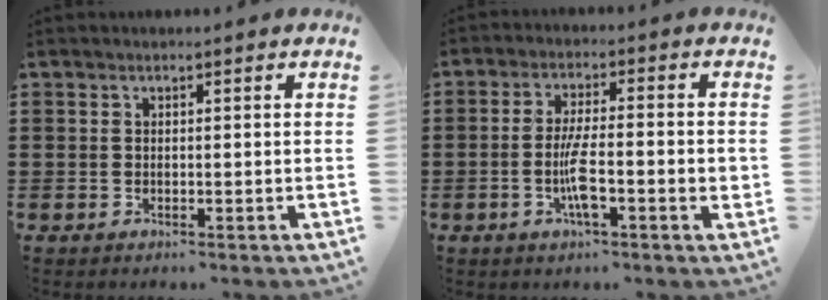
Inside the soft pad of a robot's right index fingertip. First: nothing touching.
{"total": 7.5, "force": [-1.9, 1.1, 7.1], "torque": [-0.146, -0.013, -0.041]}